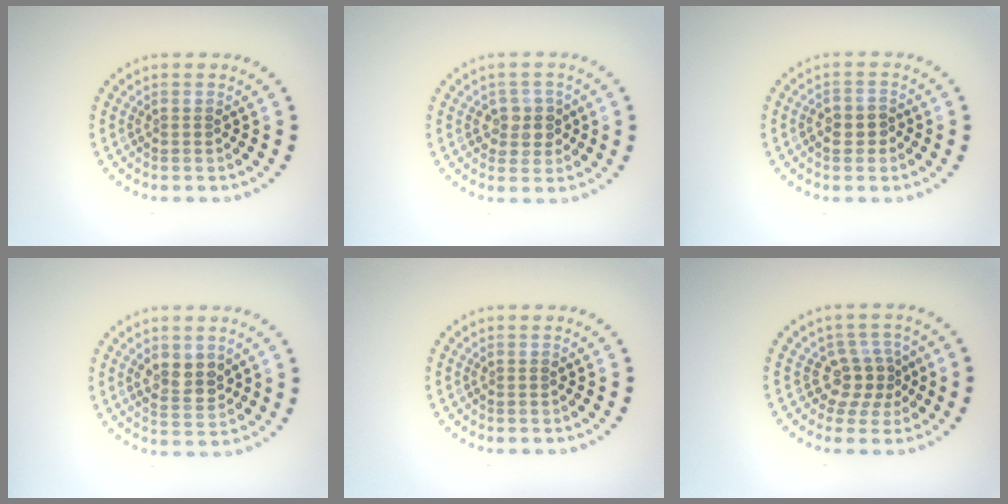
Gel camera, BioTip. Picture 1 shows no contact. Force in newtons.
{"total": 2.2, "press": 2.0, "slide": 0.8}
{"total": 1.7, "press": 1.5, "slide": 0.6}
{"total": 2.6, "press": 2.5, "slide": 0.7}
{"total": 0.0}
{"total": 2.9, "press": 2.2, "slide": 1.9}